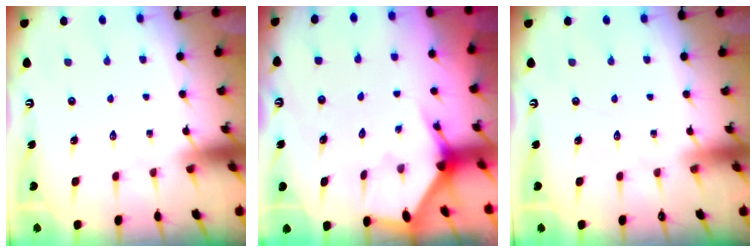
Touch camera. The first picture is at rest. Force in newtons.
{"total": 2.5, "press": 2.5, "slide": 0.2}
{"total": 0.0}